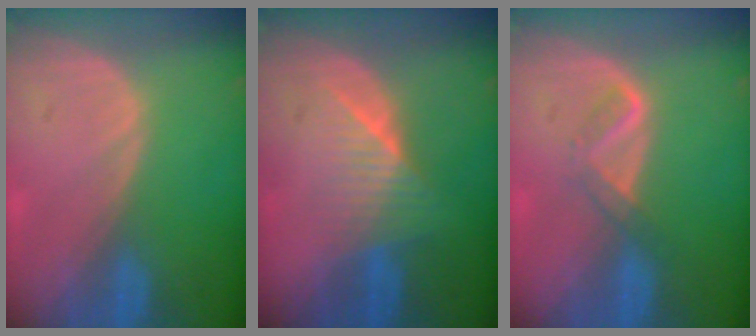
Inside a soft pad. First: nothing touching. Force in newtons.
{"total": 6.2, "press": 5.7, "slide": 2.6}
{"total": 2.8, "press": 2.7, "slide": 0.7}